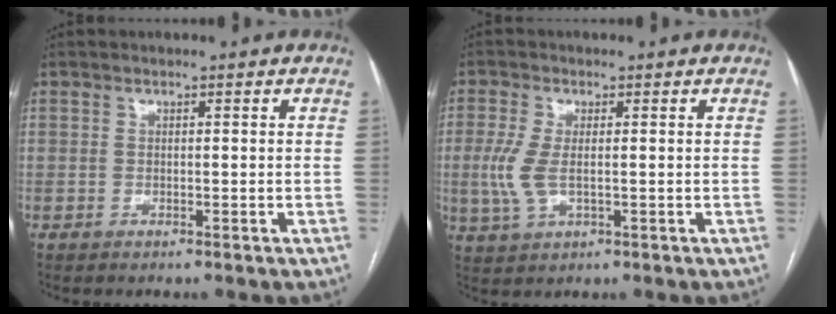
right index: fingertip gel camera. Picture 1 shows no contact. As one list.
[{"total": 5.2, "force": [-0.3, 2.2, 4.7], "torque": [-0.124, -0.010, -0.004]}]